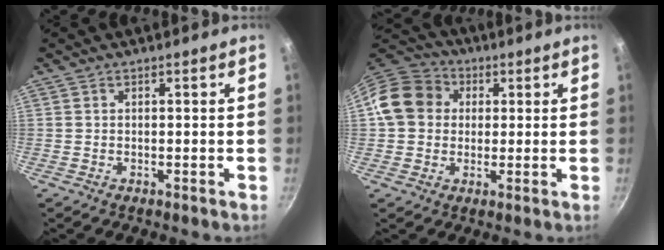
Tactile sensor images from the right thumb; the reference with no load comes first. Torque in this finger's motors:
{"motor_torque": [0.69, 1.80, 0.51, -0.41, 0.22]}